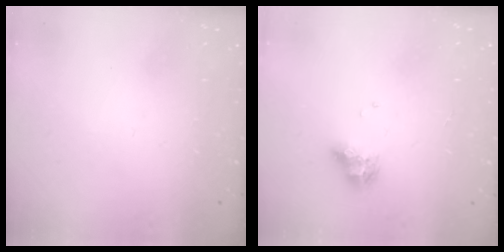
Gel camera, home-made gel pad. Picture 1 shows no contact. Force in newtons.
{"total": 8.8, "press": 8.7, "slide": 0.9}